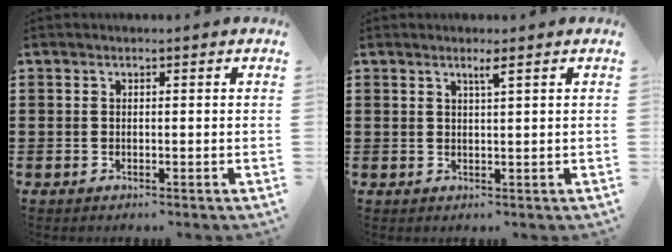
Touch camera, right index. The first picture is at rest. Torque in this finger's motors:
{"motor_torque": [0.31, -0.09, 0.04, 0.02]}